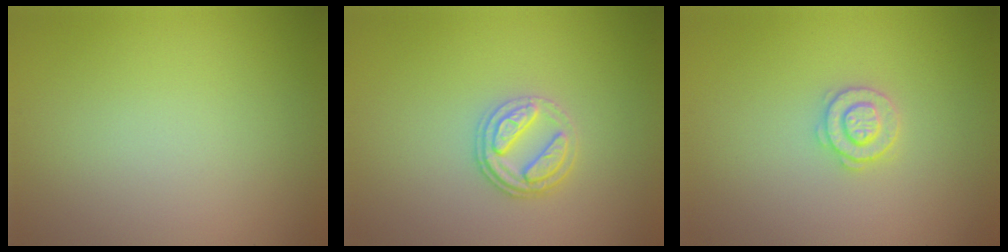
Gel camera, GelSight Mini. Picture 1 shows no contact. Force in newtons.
{"total": 2.6, "press": 2.4, "slide": 1.0}
{"total": 2.2, "press": 2.2, "slide": 0.3}